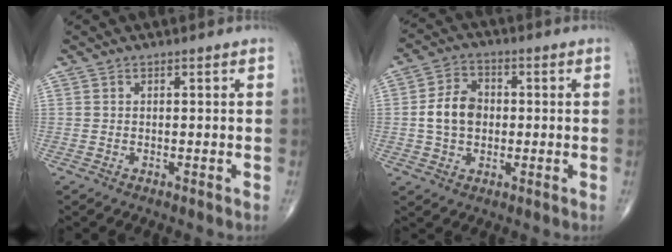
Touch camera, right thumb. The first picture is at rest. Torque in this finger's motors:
{"motor_torque": [-0.47, 0.37, 0.35, -0.41, 0.05]}